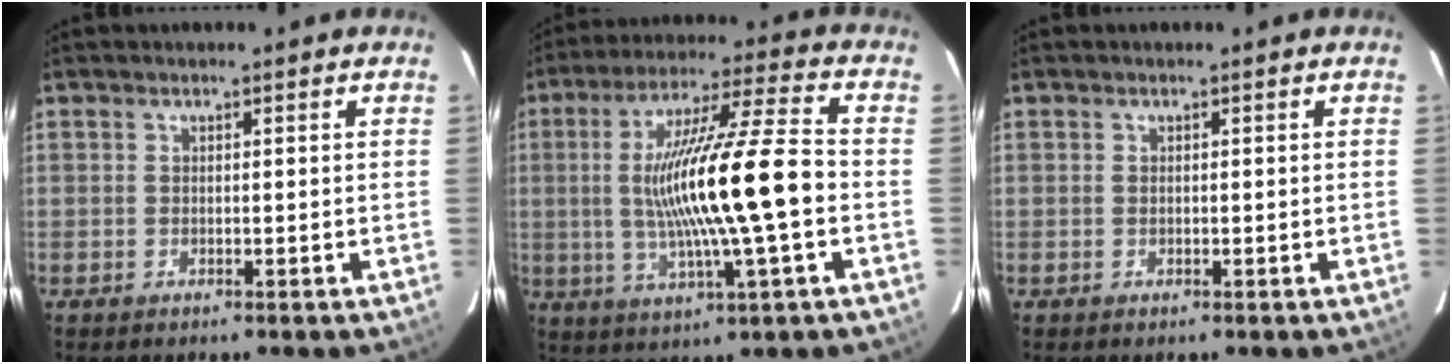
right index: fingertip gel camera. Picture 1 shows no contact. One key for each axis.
{"total": 17.2, "fx": -1.4, "fy": 0.4, "fz": 17.2, "tx": -0.311, "ty": 0.004, "tz": -0.027}
{"total": 0.0}